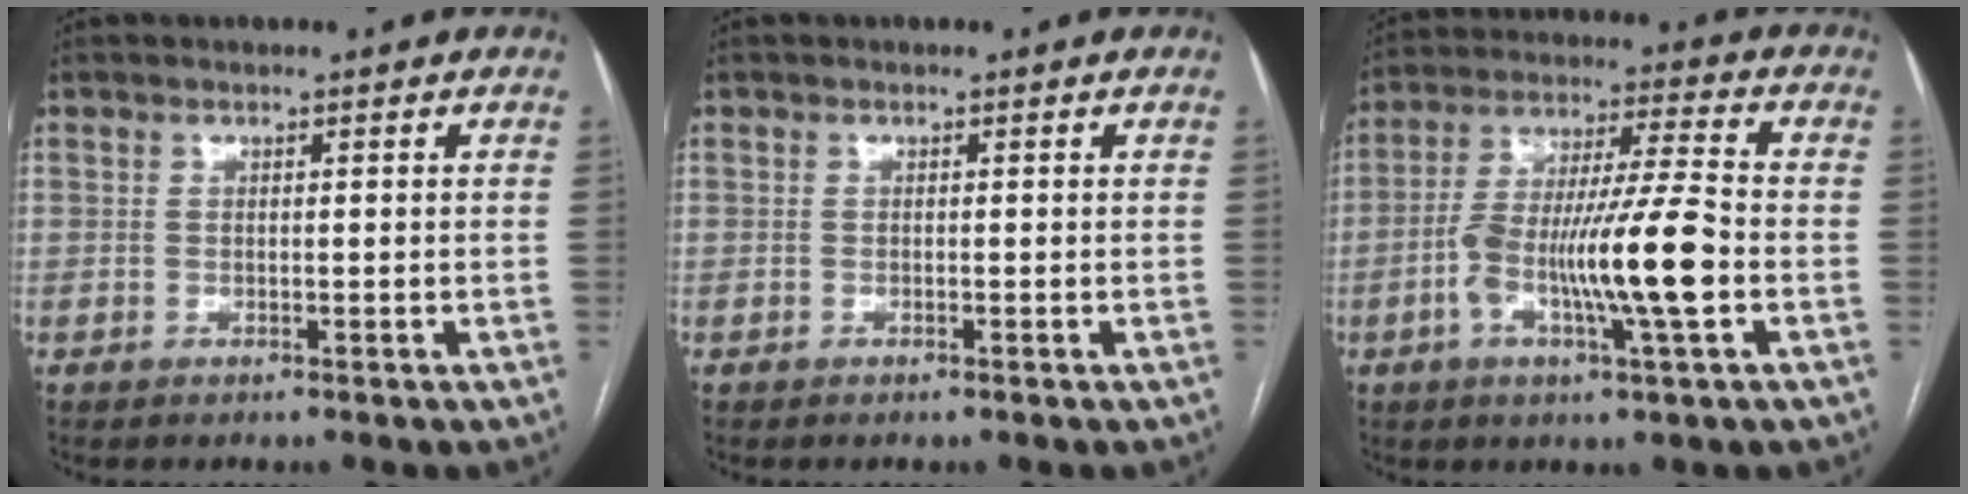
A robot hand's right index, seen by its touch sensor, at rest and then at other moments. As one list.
[{"total": 0.0}, {"total": 14.5, "force": [-3.7, 0.7, 14.0], "torque": [-0.259, 0.002, -0.069]}]